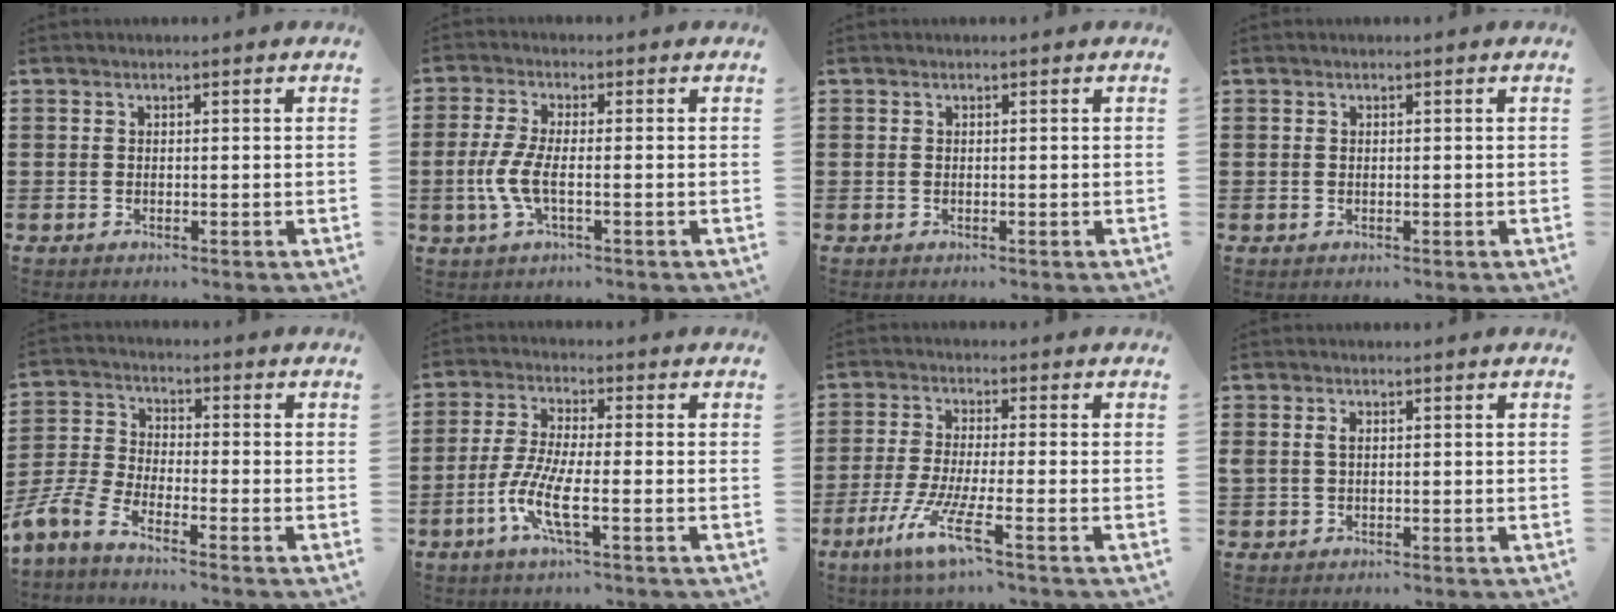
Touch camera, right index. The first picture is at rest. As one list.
[{"total": 5.1, "force": [-1.3, 1.6, 4.7], "torque": [-0.118, -0.009, -0.033]}, {"total": 0.0}, {"total": 0.0}, {"total": 5.2, "force": [-4.4, 0.7, 2.7], "torque": [-0.089, -0.017, -0.095]}, {"total": 7.5, "force": [-3.0, 1.4, 6.8], "torque": [-0.154, -0.016, -0.064]}, {"total": 7.7, "force": [-4.1, 0.6, 6.5], "torque": [-0.146, -0.016, -0.080]}, {"total": 1.6, "force": [0.4, 0.9, 1.2], "torque": [-0.027, 0.006, 0.006]}]